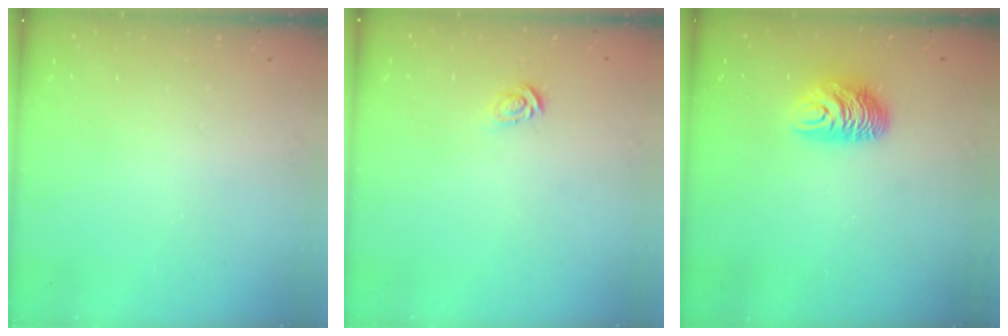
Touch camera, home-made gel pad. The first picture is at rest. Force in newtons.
{"total": 2.8, "press": 2.8, "slide": 0.2}
{"total": 9.2, "press": 9.2, "slide": 0.5}